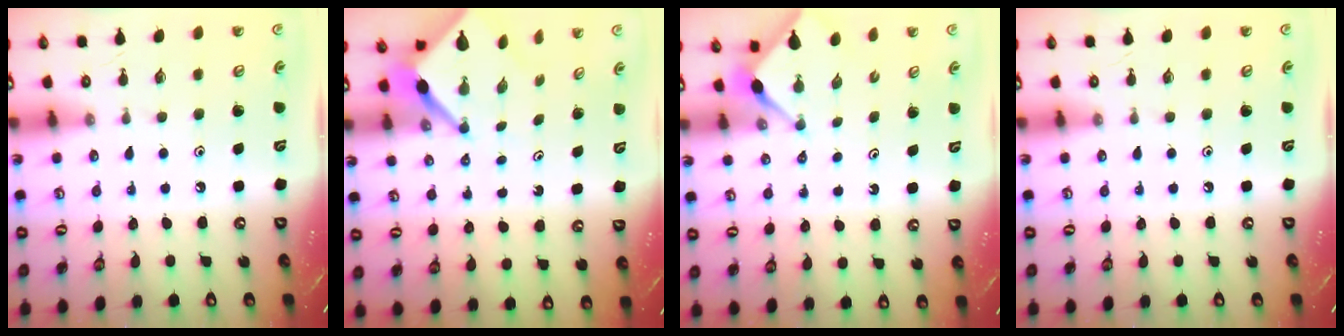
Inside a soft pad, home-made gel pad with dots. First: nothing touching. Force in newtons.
{"total": 4.4, "press": 4.4, "slide": 0.4}
{"total": 2.8, "press": 2.8, "slide": 0.4}
{"total": 0.0}